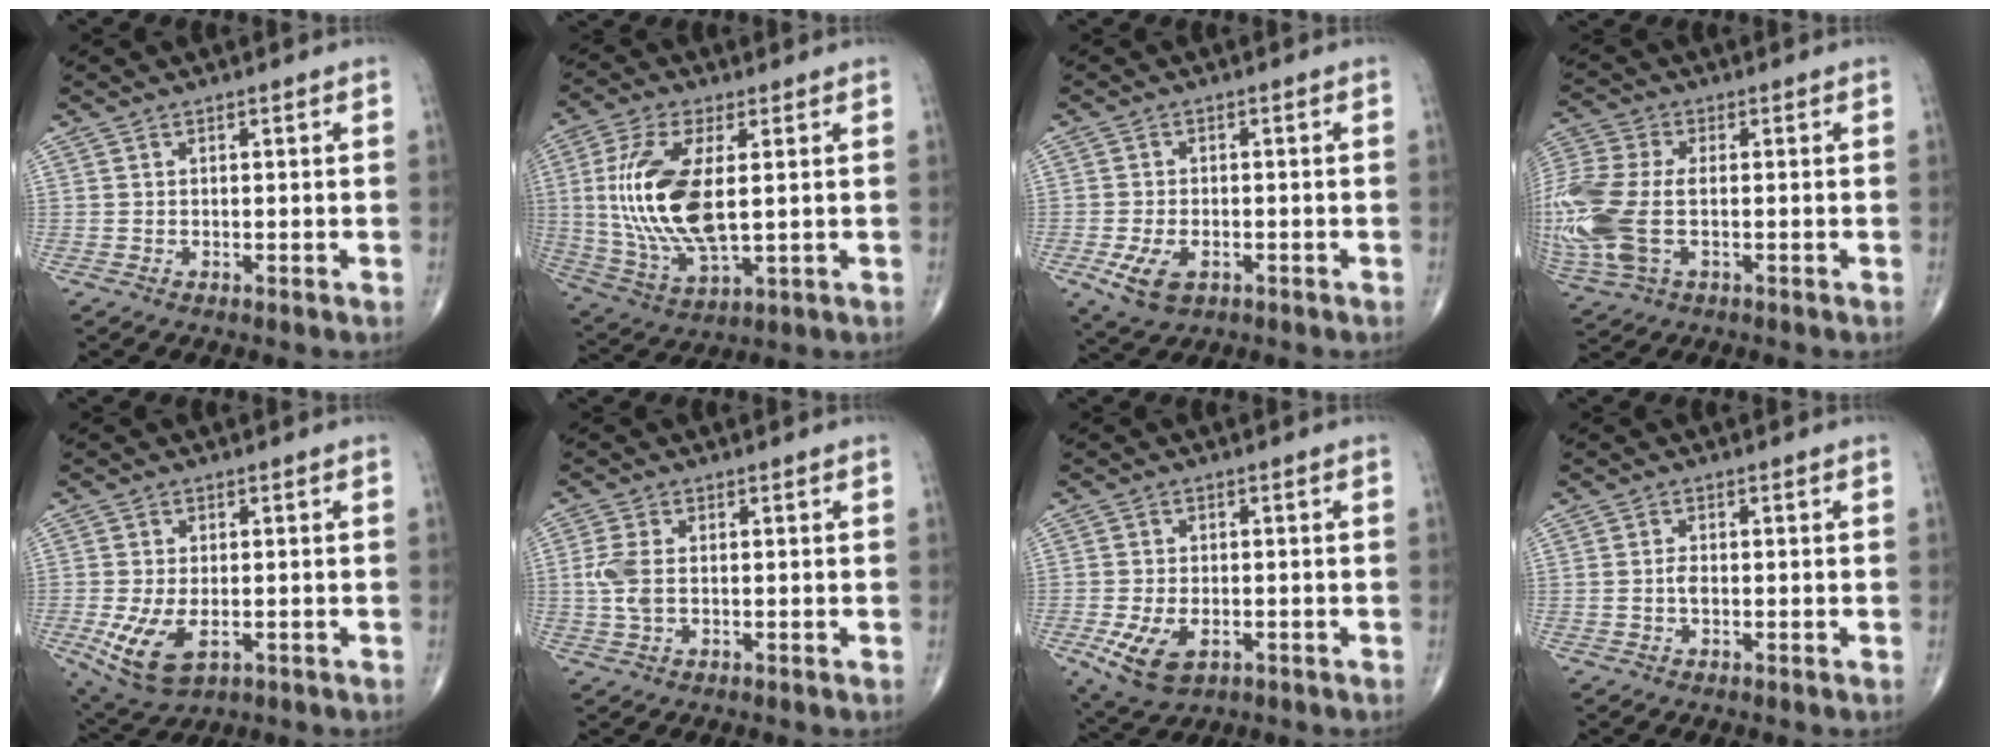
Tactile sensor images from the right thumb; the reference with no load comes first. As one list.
[{"total": 17.1, "force": [1.6, 7.3, 15.4], "torque": [-0.329, -0.014, 0.039]}, {"total": 6.3, "force": [-2.4, 3.7, 4.4], "torque": [-0.087, 0.000, -0.035]}, {"total": 18.3, "force": [-2.3, 10.5, 14.8], "torque": [-0.406, -0.005, -0.035]}, {"total": 9.1, "force": [-2.4, 4.9, 7.3], "torque": [-0.148, -0.012, -0.031]}, {"total": 4.4, "force": [0.0, 2.4, 3.7], "torque": [-0.100, 0.003, -0.002]}, {"total": 8.1, "force": [-2.8, 4.7, 6.0], "torque": [-0.116, -0.003, -0.041]}, {"total": 1.6, "force": [-0.2, 0.9, 1.4], "torque": [-0.027, 0.001, -0.006]}]